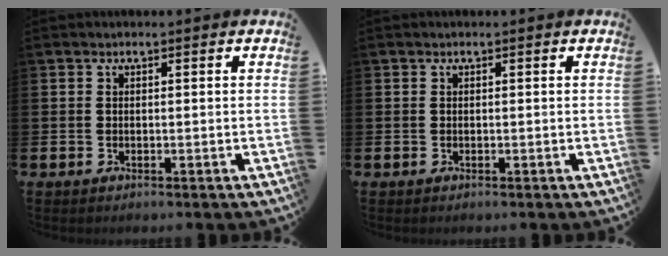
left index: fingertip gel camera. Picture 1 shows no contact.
{"total": 0.0}